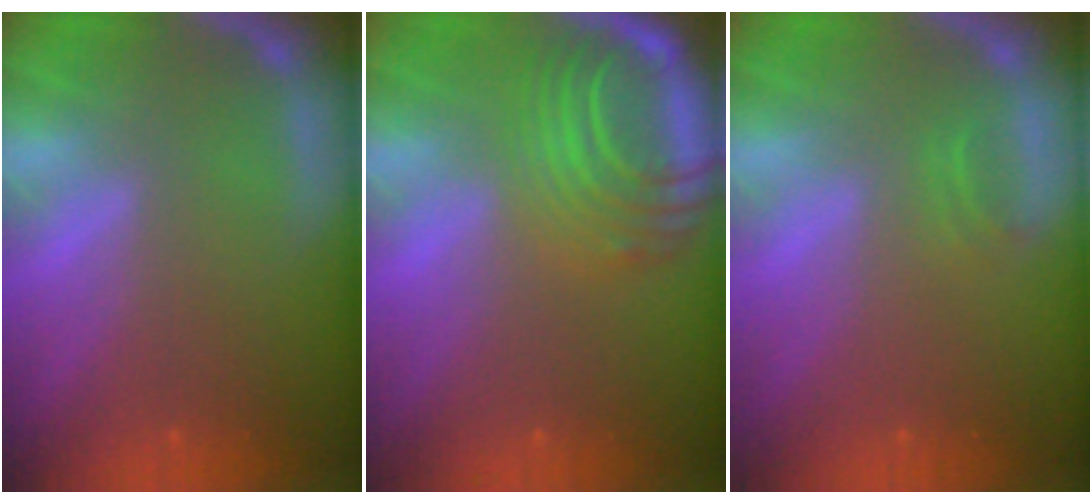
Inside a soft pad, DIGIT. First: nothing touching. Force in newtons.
{"total": 9.0}
{"total": 0.9}